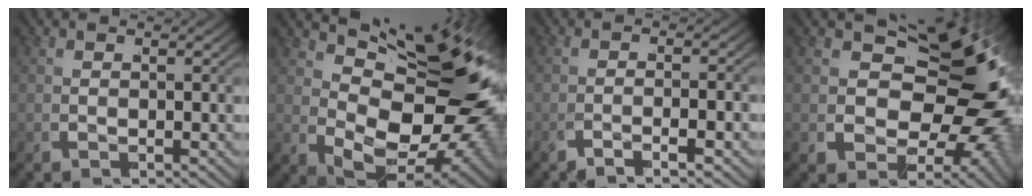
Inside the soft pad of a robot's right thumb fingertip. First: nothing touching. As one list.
[{"total": 18.2, "force": [1.8, 11.1, 14.3], "torque": [-0.223, -0.037, 0.045]}, {"total": 2.6, "force": [-2.1, 0.7, 1.3], "torque": [-0.032, 0.014, -0.049]}, {"total": 18.2, "force": [0.8, 12.4, 13.3], "torque": [-0.204, -0.047, 0.025]}]